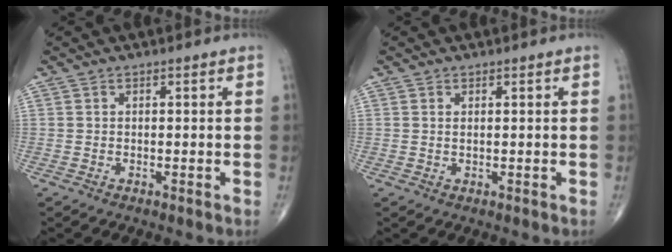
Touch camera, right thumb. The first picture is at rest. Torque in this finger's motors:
{"motor_torque": [-0.44, 0.02, -0.16, -0.11, -0.03]}